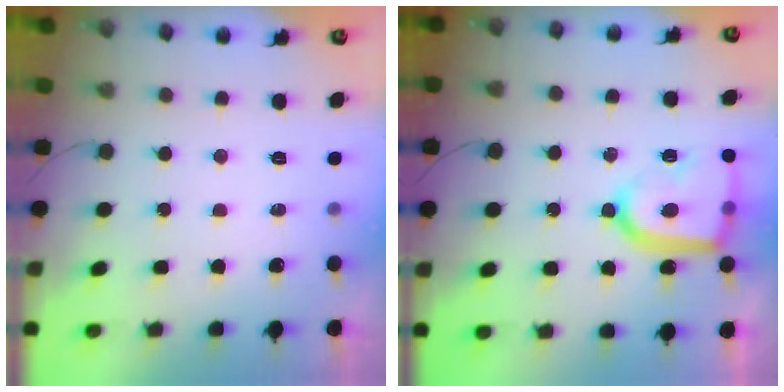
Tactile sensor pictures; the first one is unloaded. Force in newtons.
{"total": 17.2, "press": 17.1, "slide": 1.6}